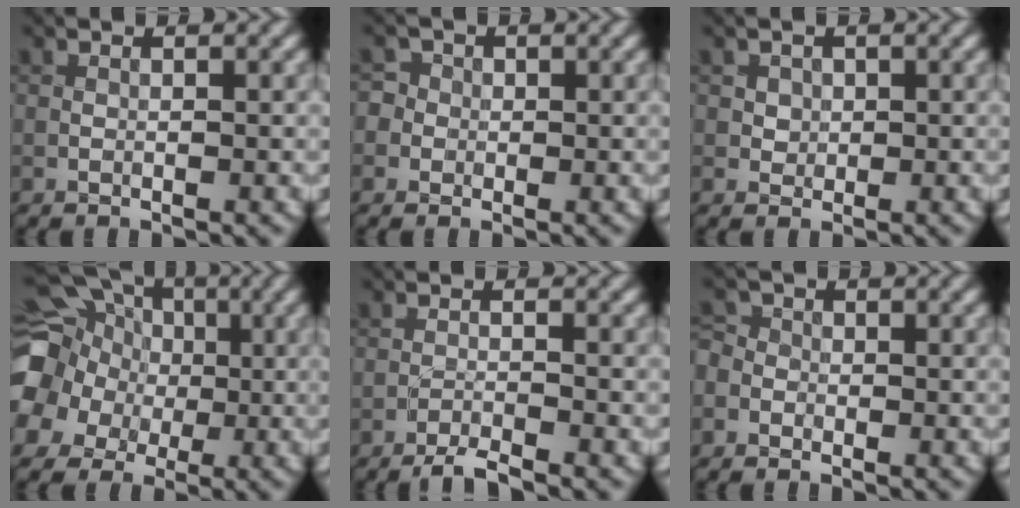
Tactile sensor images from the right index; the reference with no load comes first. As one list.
[{"total": 4.2, "force": [-0.7, 4.0, 1.1], "torque": [0.003, 0.023, -0.050]}, {"total": 1.3, "force": [0.2, 1.3, 0.3], "torque": [0.005, 0.000, 0.009]}, {"total": 18.3, "force": [0.4, 17.2, 6.3], "torque": [-0.181, -0.003, -0.033]}, {"total": 2.6, "force": [-2.3, 0.2, 1.3], "torque": [-0.026, 0.003, -0.047]}, {"total": 2.3, "force": [-1.1, 2.0, 0.6], "torque": [0.003, 0.011, -0.029]}]